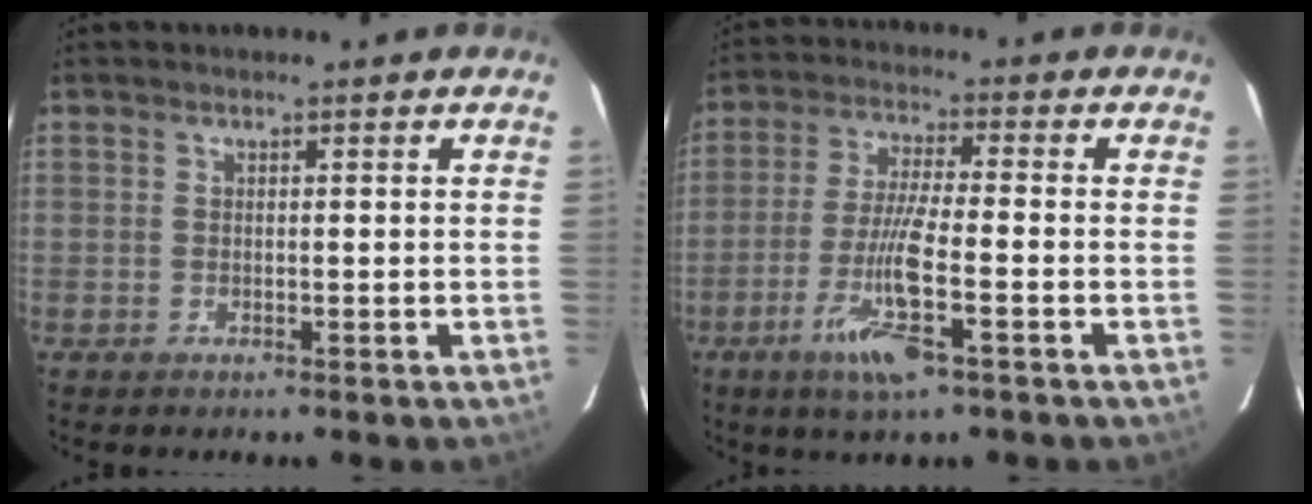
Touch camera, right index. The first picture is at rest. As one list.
[{"total": 9.9, "force": [-4.3, 0.4, 8.9], "torque": [-0.176, -0.016, -0.080]}]